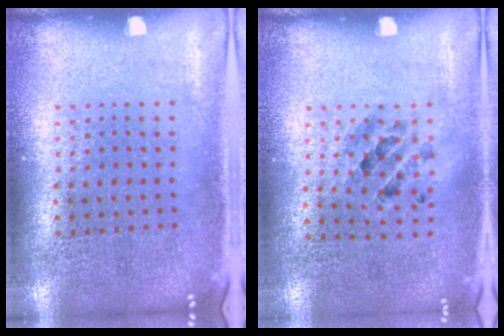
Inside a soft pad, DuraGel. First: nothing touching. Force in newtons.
{"total": 0.9, "press": 0.9, "slide": 0.1}